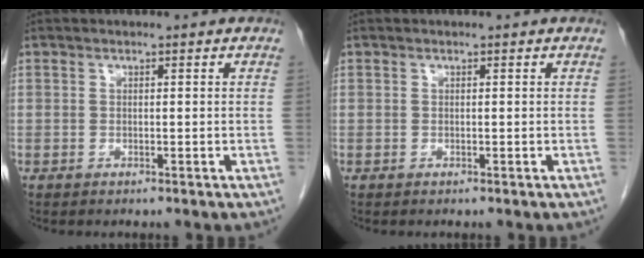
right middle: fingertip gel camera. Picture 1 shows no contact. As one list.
[{"total": 0.0}]